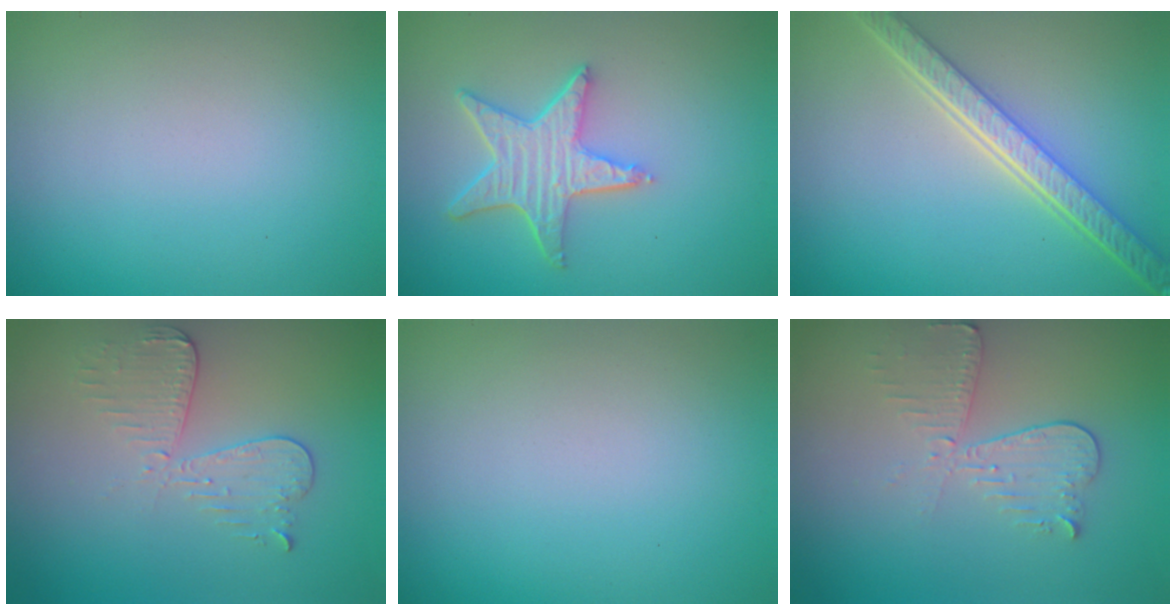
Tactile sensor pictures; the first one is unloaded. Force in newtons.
{"total": 5.0, "press": 4.0, "slide": 3.0}
{"total": 5.3, "press": 4.1, "slide": 3.3}
{"total": 3.0, "press": 2.7, "slide": 1.2}
{"total": 0.0}
{"total": 3.0, "press": 2.7, "slide": 1.4}